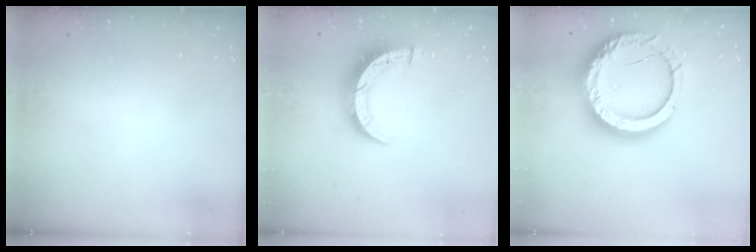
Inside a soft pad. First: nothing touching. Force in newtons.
{"total": 8.8, "press": 8.7, "slide": 0.9}
{"total": 20.9, "press": 20.8, "slide": 2.6}